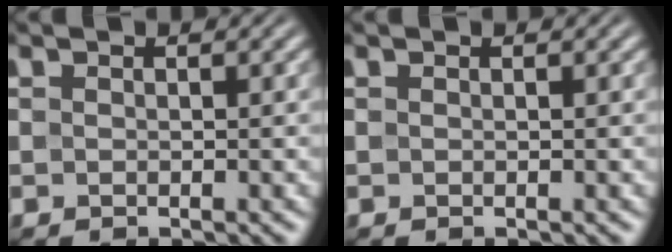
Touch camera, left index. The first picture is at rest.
{"total": 0.0}